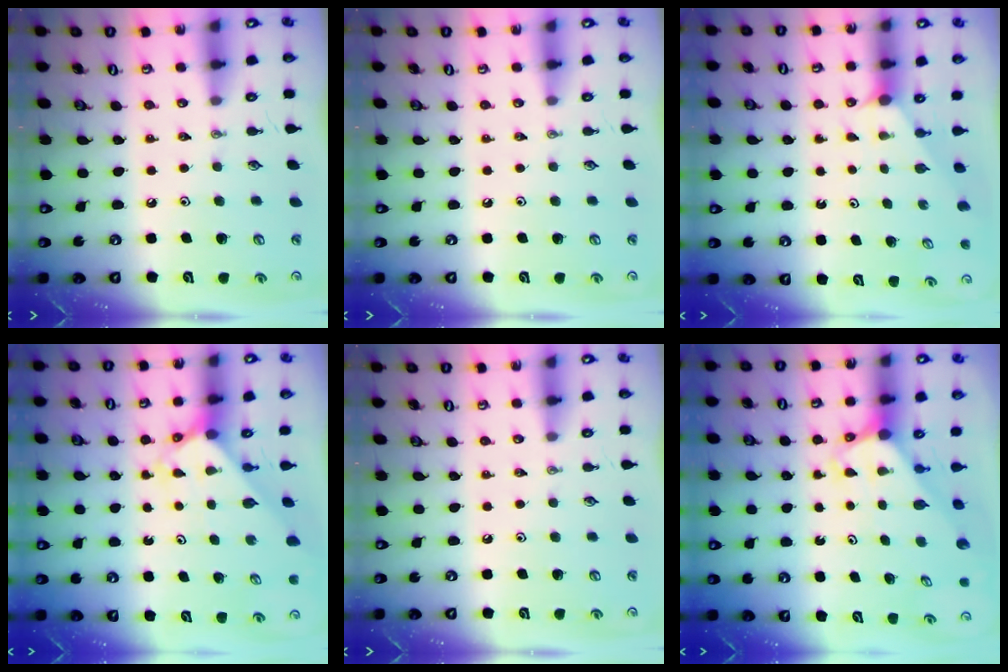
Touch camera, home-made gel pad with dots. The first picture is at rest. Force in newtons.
{"total": 0.0}
{"total": 0.6, "press": 0.6, "slide": 0.1}
{"total": 2.7, "press": 2.7, "slide": 0.2}
{"total": 0.0}
{"total": 3.2, "press": 3.2, "slide": 0.1}